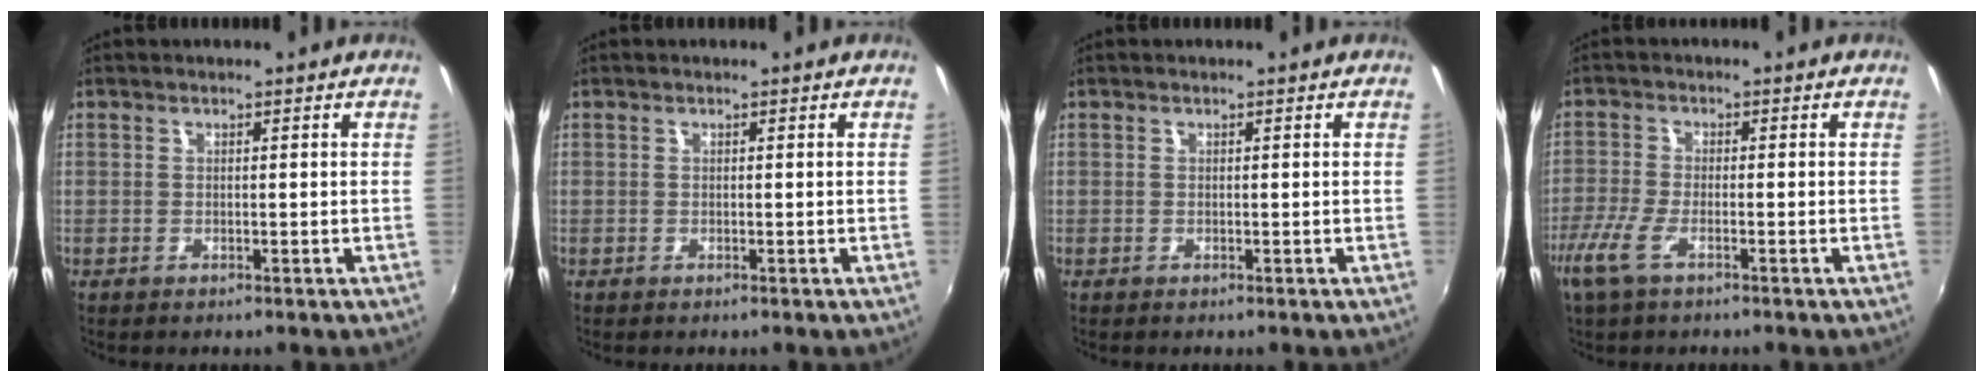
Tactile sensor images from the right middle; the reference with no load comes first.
{"total": 0.0}
{"total": 0.0}
{"total": 6.7, "force": [-3.7, 1.9, 5.2], "torque": [-0.125, -0.016, -0.071]}